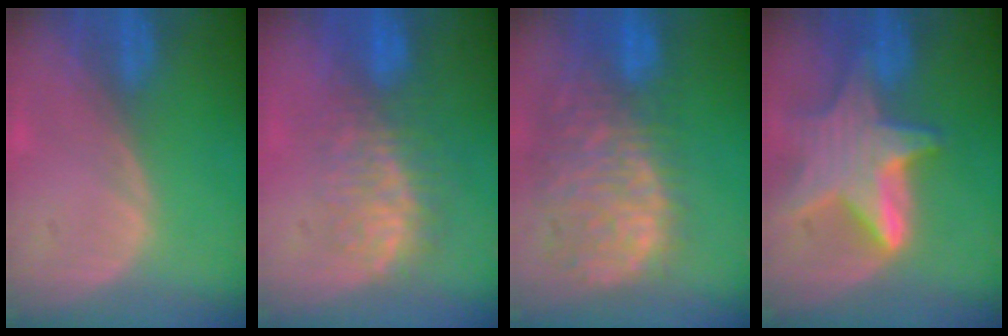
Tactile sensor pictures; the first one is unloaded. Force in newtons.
{"total": 7.9, "press": 7.5, "slide": 2.3}
{"total": 13.5, "press": 11.1, "slide": 7.6}
{"total": 9.3, "press": 9.3, "slide": 0.7}